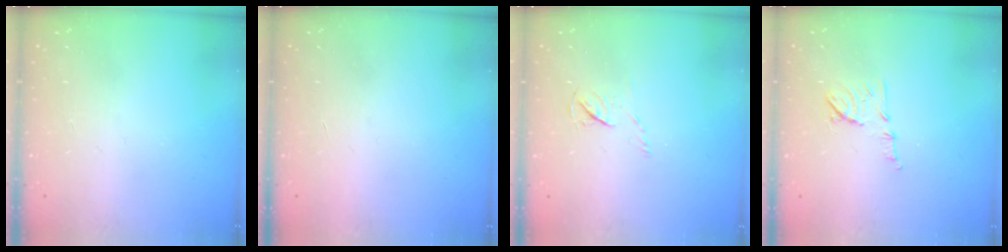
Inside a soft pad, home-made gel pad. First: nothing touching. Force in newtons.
{"total": 1.7, "press": 1.7, "slide": 0.1}
{"total": 3.8, "press": 3.8, "slide": 0.5}
{"total": 8.3, "press": 8.3, "slide": 1.1}